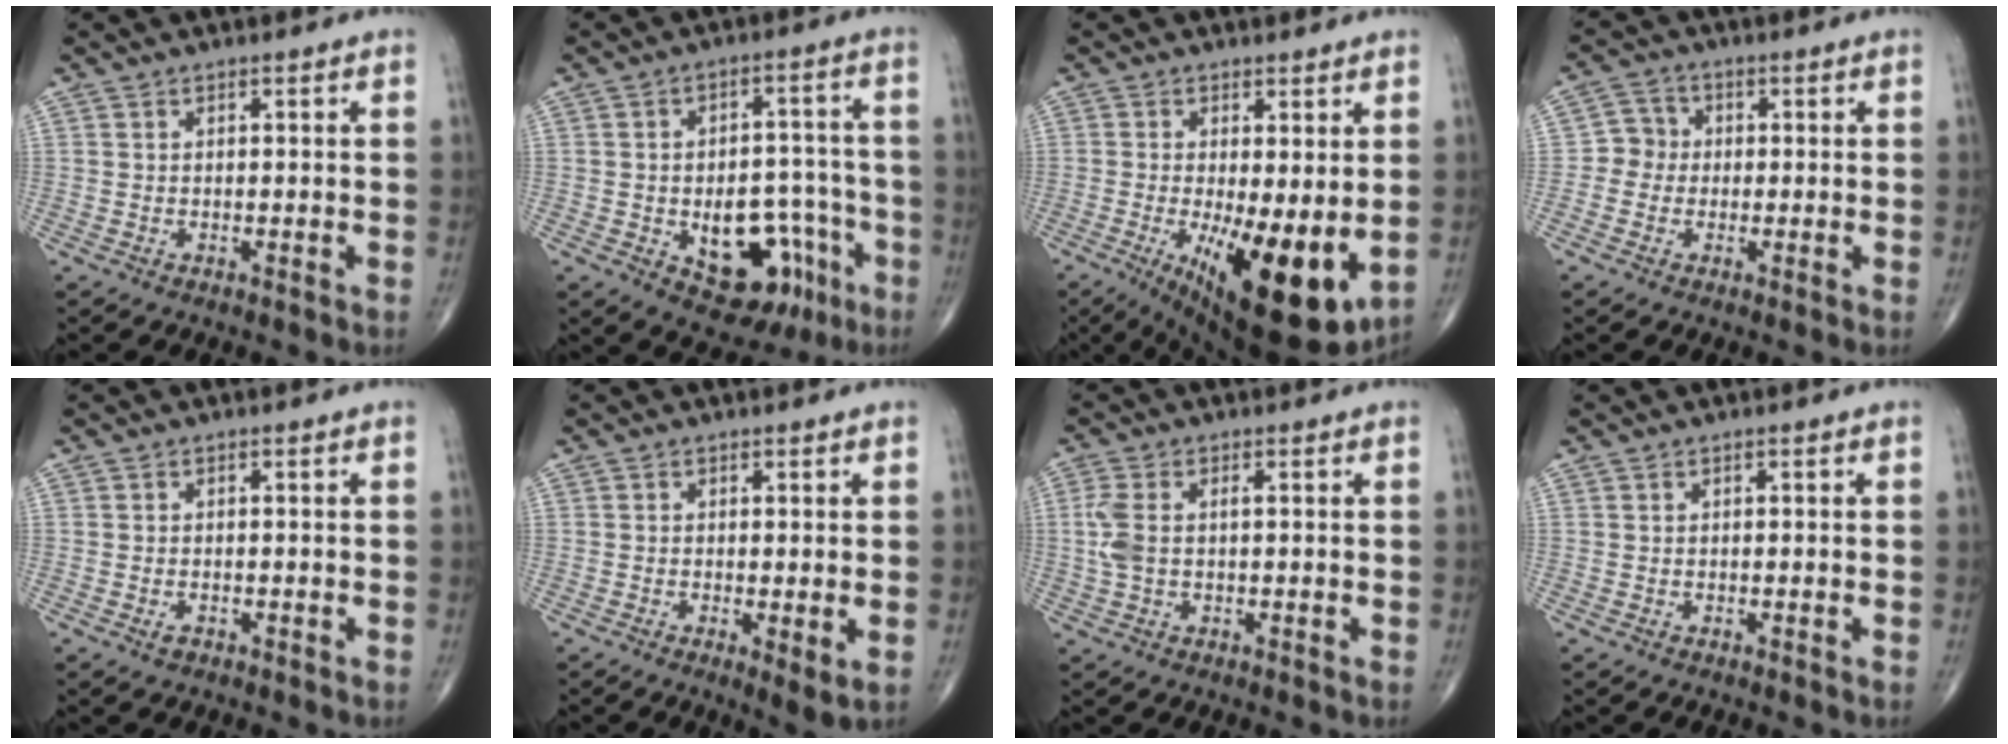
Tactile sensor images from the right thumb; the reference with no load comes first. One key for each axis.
{"total": 14.8, "fx": -5.8, "fy": 8.9, "fz": 10.3, "tx": -0.096, "ty": 0.043, "tz": -0.069}
{"total": 16.0, "fx": -3.0, "fy": 5.5, "fz": 14.7, "tx": -0.216, "ty": -0.033, "tz": -0.025}
{"total": 4.0, "fx": -0.5, "fy": 3.8, "fz": 1.1, "tx": 0.006, "ty": 0.011, "tz": -0.022}
{"total": 1.1, "fx": -0.6, "fy": 0.6, "fz": 0.7, "tx": -0.012, "ty": 0.002, "tz": -0.008}
{"total": 3.4, "fx": -0.6, "fy": 0.8, "fz": 3.3, "tx": -0.057, "ty": -0.014, "tz": -0.012}
{"total": 5.0, "fx": 0.3, "fy": 2.6, "fz": 4.2, "tx": -0.124, "ty": 0.013, "tz": 0.003}
{"total": 0.0}